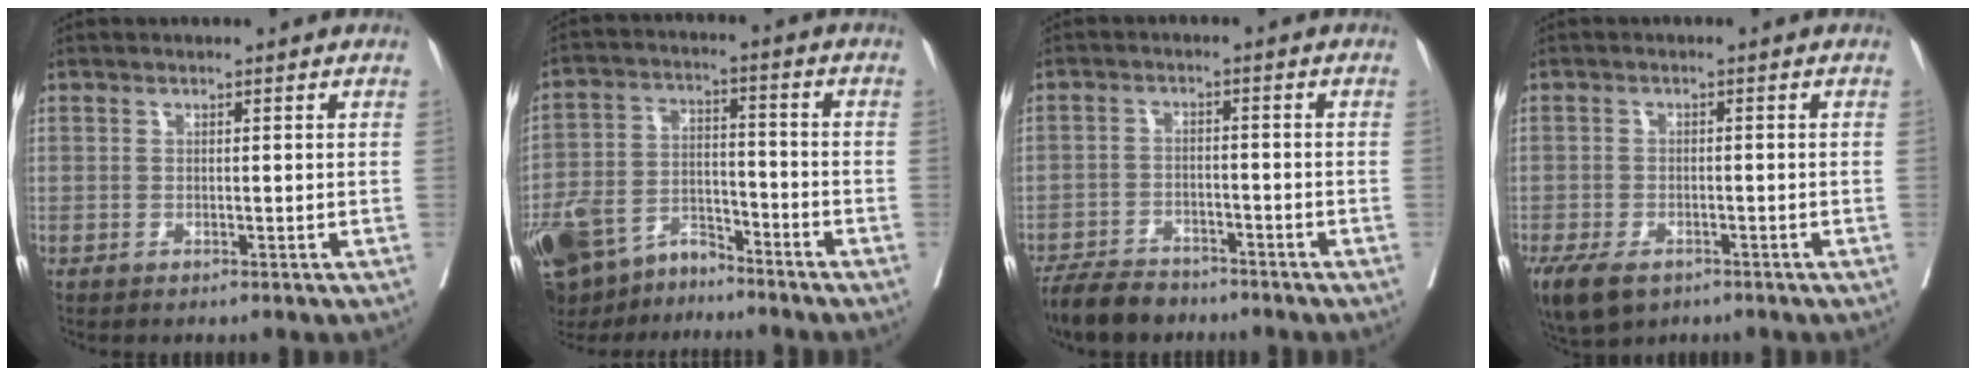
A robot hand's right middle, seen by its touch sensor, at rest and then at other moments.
{"total": 13.6, "force": [-10.9, 4.9, 6.6], "torque": [-0.122, -0.001, -0.189]}
{"total": 7.1, "force": [-6.3, 2.4, 2.1], "torque": [-0.036, -0.013, -0.108]}
{"total": 8.0, "force": [-5.2, 4.2, 4.5], "torque": [-0.093, -0.012, -0.081]}